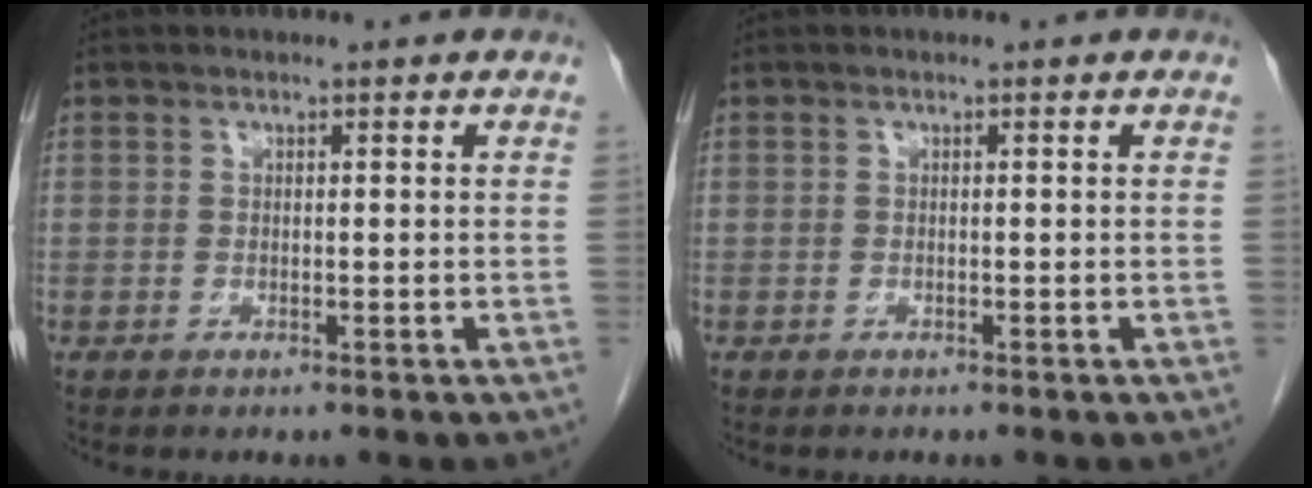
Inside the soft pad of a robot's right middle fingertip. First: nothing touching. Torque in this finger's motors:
{"motor_torque": [0.20, -0.07, 0.04, 0.01]}